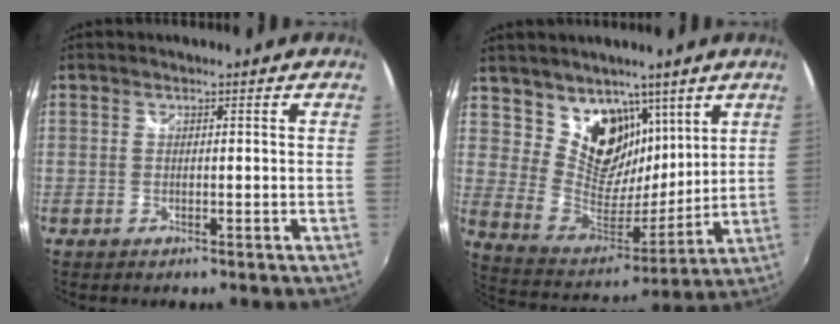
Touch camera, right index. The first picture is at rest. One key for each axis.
{"total": 14.2, "fx": 8.6, "fy": 9.8, "fz": 5.5, "tx": -0.104, "ty": -0.015, "tz": 0.166}